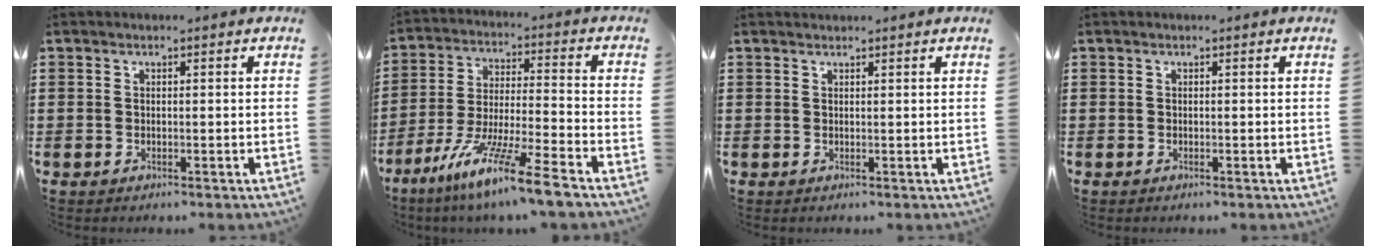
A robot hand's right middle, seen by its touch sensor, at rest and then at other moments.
{"total": 11.2, "force": [-9.0, -0.6, 6.7], "torque": [-0.131, 0.000, -0.179]}
{"total": 0.6, "force": [0.6, 0.1, -0.1], "torque": [0.000, 0.001, 0.011]}
{"total": 0.0}